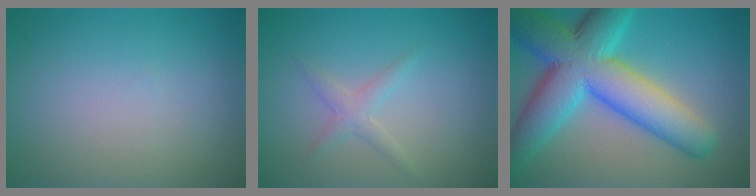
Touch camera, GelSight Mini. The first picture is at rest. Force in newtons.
{"total": 1.5, "press": 1.5, "slide": 0.1}
{"total": 11.7, "press": 11.7, "slide": 0.3}